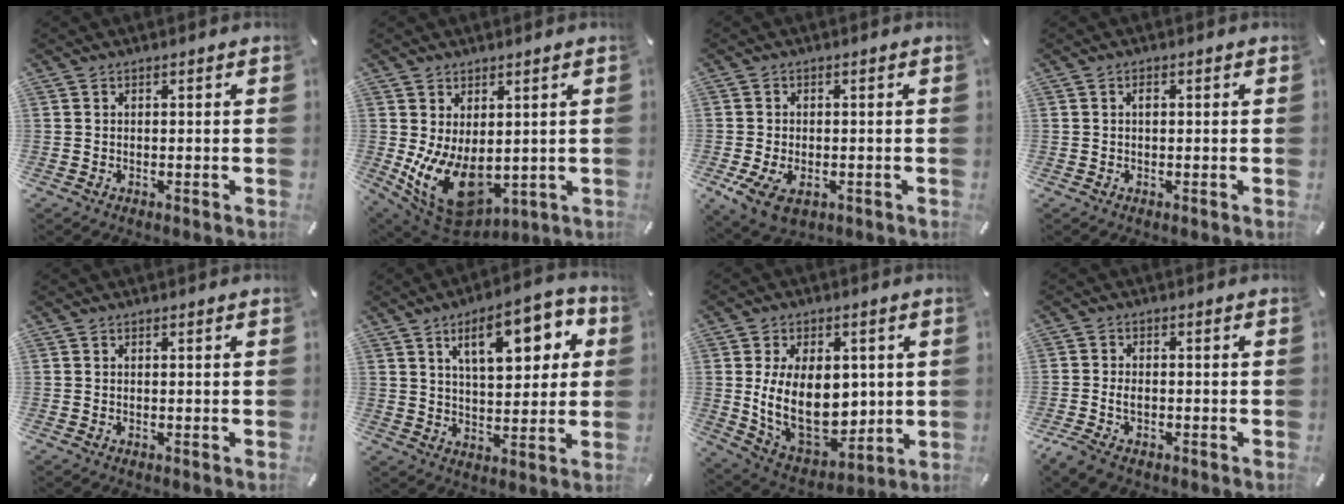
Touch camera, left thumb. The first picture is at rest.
{"total": 13.3, "force": [-0.9, 9.0, 9.8], "torque": [-0.169, -0.015, -0.003]}
{"total": 5.9, "force": [-1.8, 4.1, 3.9], "torque": [-0.089, 0.003, -0.030]}
{"total": 0.9, "force": [0.2, 0.5, 0.8], "torque": [-0.018, 0.002, 0.002]}
{"total": 0.0}
{"total": 14.6, "force": [6.6, 6.7, 11.3], "torque": [-0.155, -0.020, 0.105]}
{"total": 19.9, "force": [1.5, 13.3, 14.7], "torque": [-0.262, -0.024, 0.040]}
{"total": 3.6, "force": [-1.4, 2.2, 2.5], "torque": [-0.057, 0.004, -0.027]}